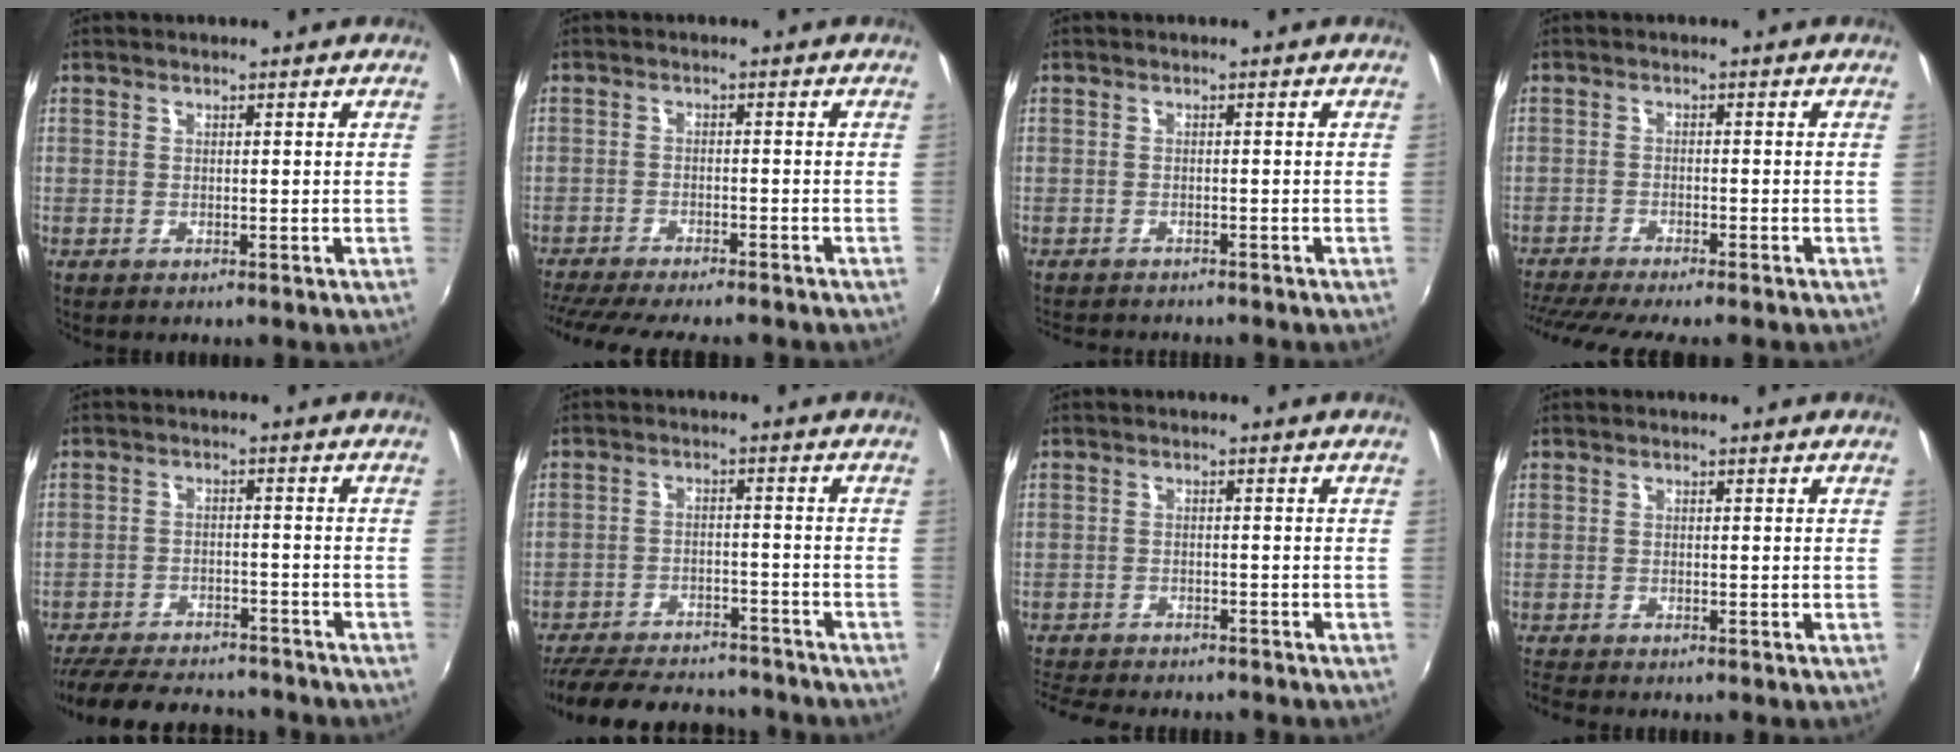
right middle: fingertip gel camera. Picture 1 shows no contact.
{"total": 13.6, "force": [-11.9, 2.1, 6.1], "torque": [-0.134, -0.030, -0.184]}
{"total": 4.4, "force": [-4.1, 0.9, 1.3], "torque": [-0.034, -0.015, -0.064]}
{"total": 9.7, "force": [-8.6, 0.2, 4.5], "torque": [-0.112, -0.033, -0.139]}
{"total": 18.7, "force": [-16.1, 5.8, 7.7], "torque": [-0.167, -0.011, -0.229]}
{"total": 22.0, "force": [-18.8, 7.2, 8.9], "torque": [-0.193, -0.004, -0.259]}
{"total": 9.7, "force": [-8.7, 2.5, 3.4], "torque": [-0.093, -0.020, -0.139]}
{"total": 2.4, "force": [-2.3, 0.3, 0.7], "torque": [-0.021, -0.017, -0.047]}